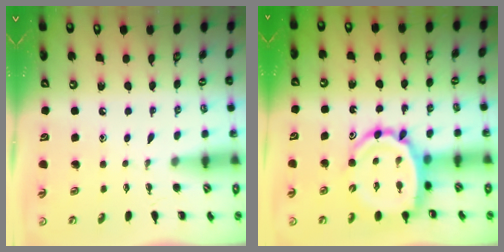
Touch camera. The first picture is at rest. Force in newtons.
{"total": 12.8, "press": 12.2, "slide": 3.7}